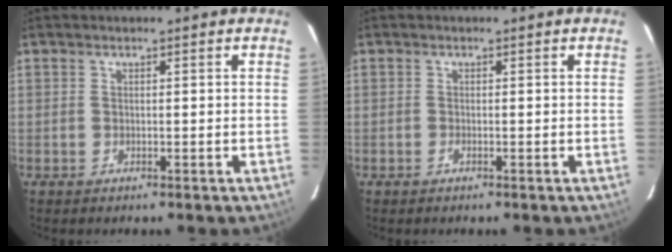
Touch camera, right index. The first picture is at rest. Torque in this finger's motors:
{"motor_torque": [0.13, -0.02, 0.04, 0.00]}